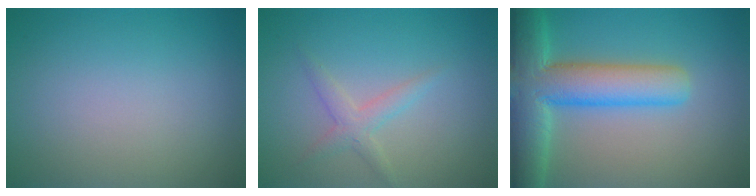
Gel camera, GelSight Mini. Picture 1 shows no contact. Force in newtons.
{"total": 1.8, "press": 1.8, "slide": 0.0}
{"total": 9.1, "press": 9.1, "slide": 0.6}